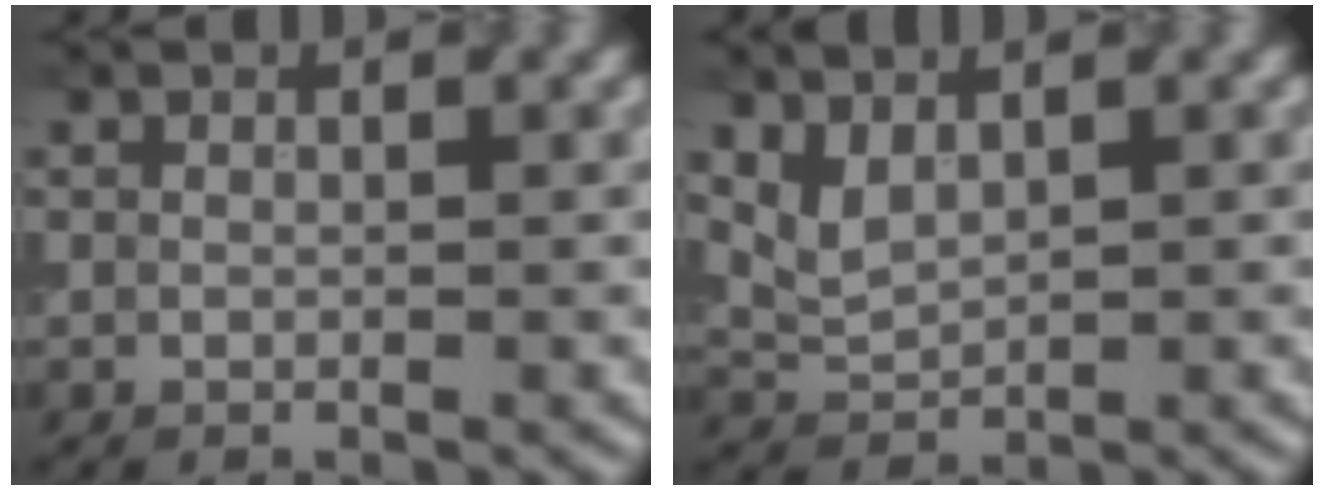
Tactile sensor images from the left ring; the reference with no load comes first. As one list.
[{"total": 2.1, "force": [1.4, 1.0, 1.2], "torque": [-0.033, -0.005, 0.034]}]